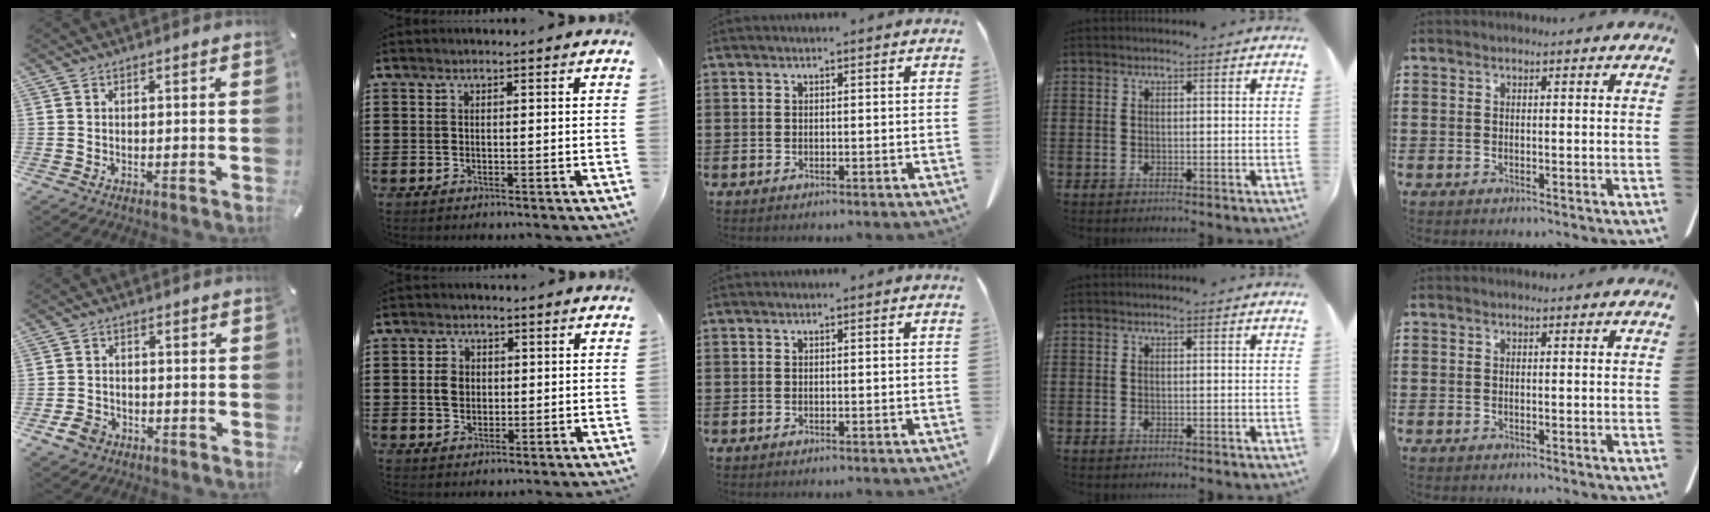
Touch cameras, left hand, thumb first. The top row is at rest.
{"thumb": {"total": 4.0, "force": [-2.0, 3.3, 1.2], "torque": [-0.023, 0.009, -0.037]}, "index": {"total": 2.9, "force": [0.2, 2.5, 1.5], "torque": [-0.036, 0.009, 0.001]}}